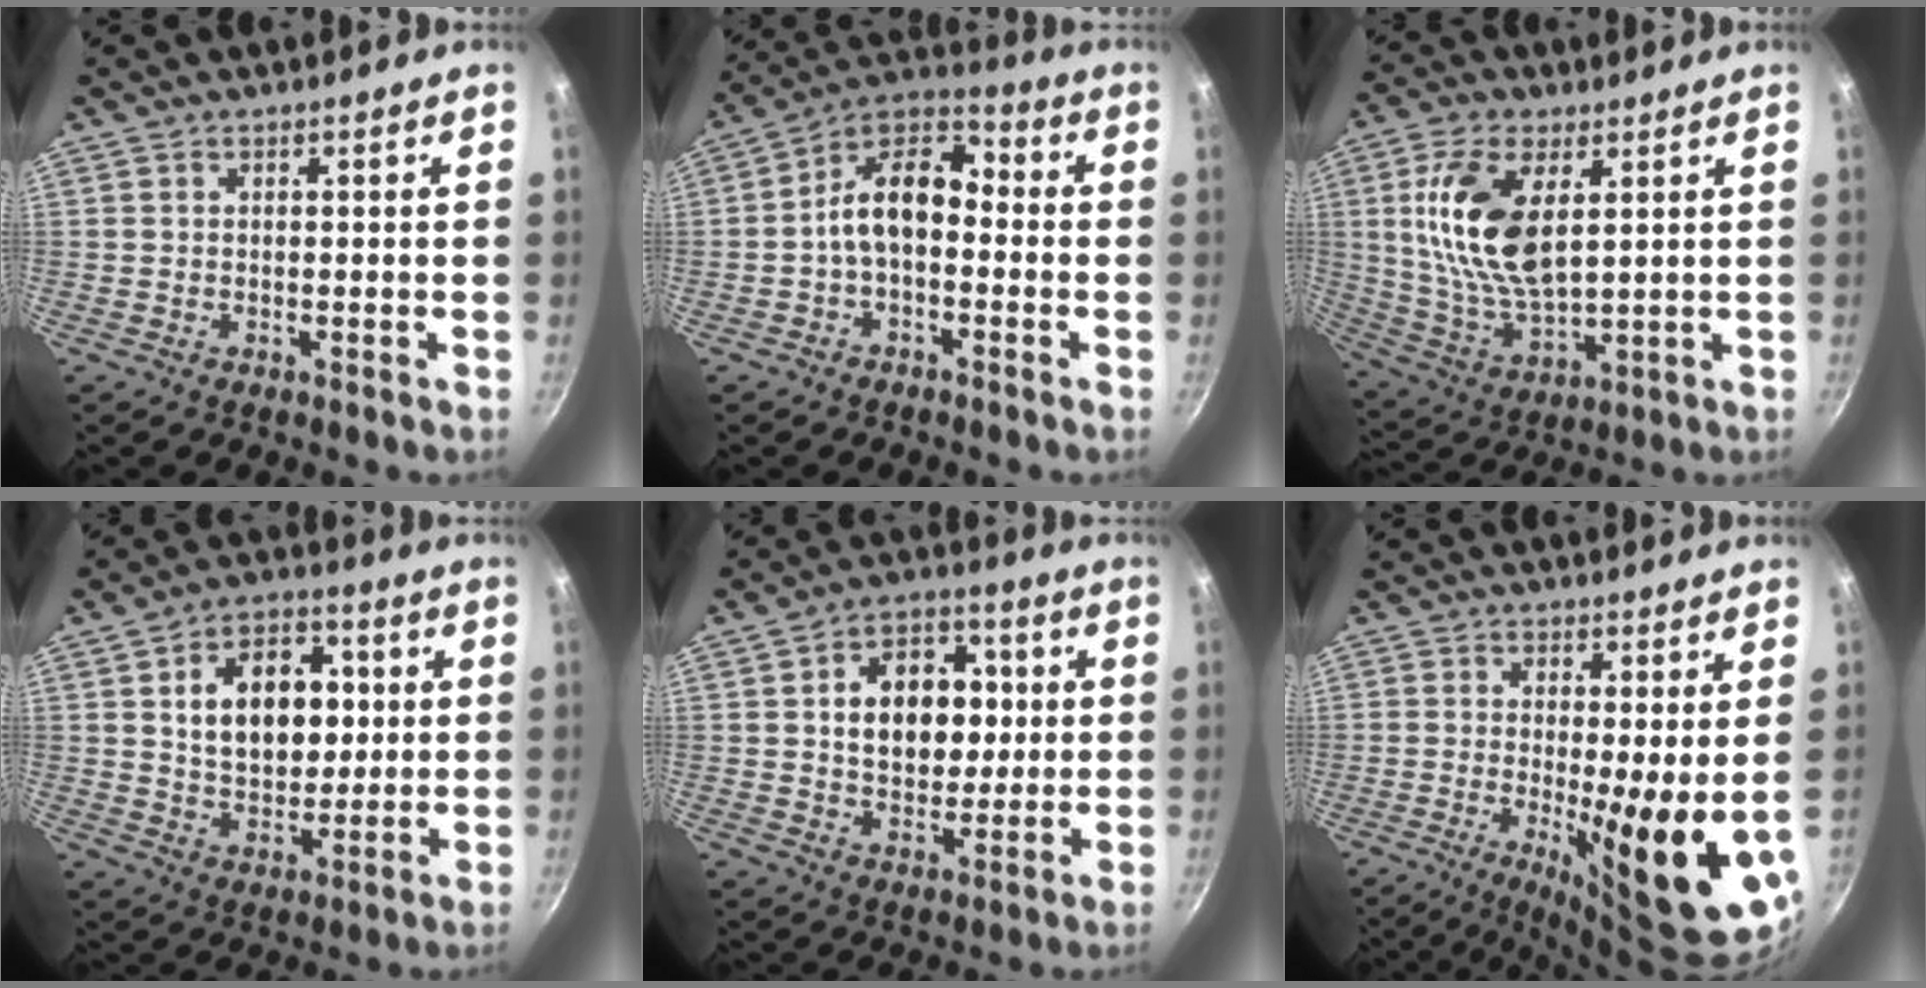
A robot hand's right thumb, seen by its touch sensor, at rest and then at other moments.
{"total": 11.6, "force": [-1.5, 7.2, 8.9], "torque": [-0.129, 0.054, -0.045]}
{"total": 15.6, "force": [4.0, 8.0, 12.8], "torque": [-0.243, -0.015, 0.084]}
{"total": 15.3, "force": [2.8, 10.5, 10.7], "torque": [-0.125, 0.002, 0.044]}
{"total": 14.2, "force": [1.9, 10.3, 9.6], "torque": [-0.102, 0.010, 0.025]}
{"total": 13.2, "force": [-0.6, 2.6, 12.9], "torque": [-0.172, -0.029, -0.003]}